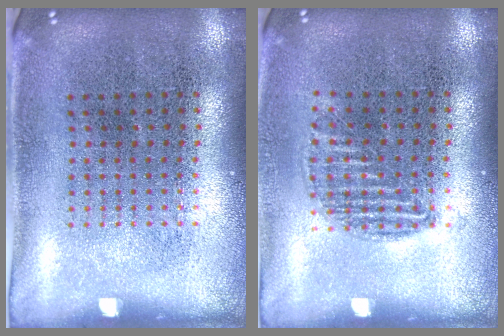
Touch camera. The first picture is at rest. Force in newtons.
{"total": 0.9, "press": 0.8, "slide": 0.4}